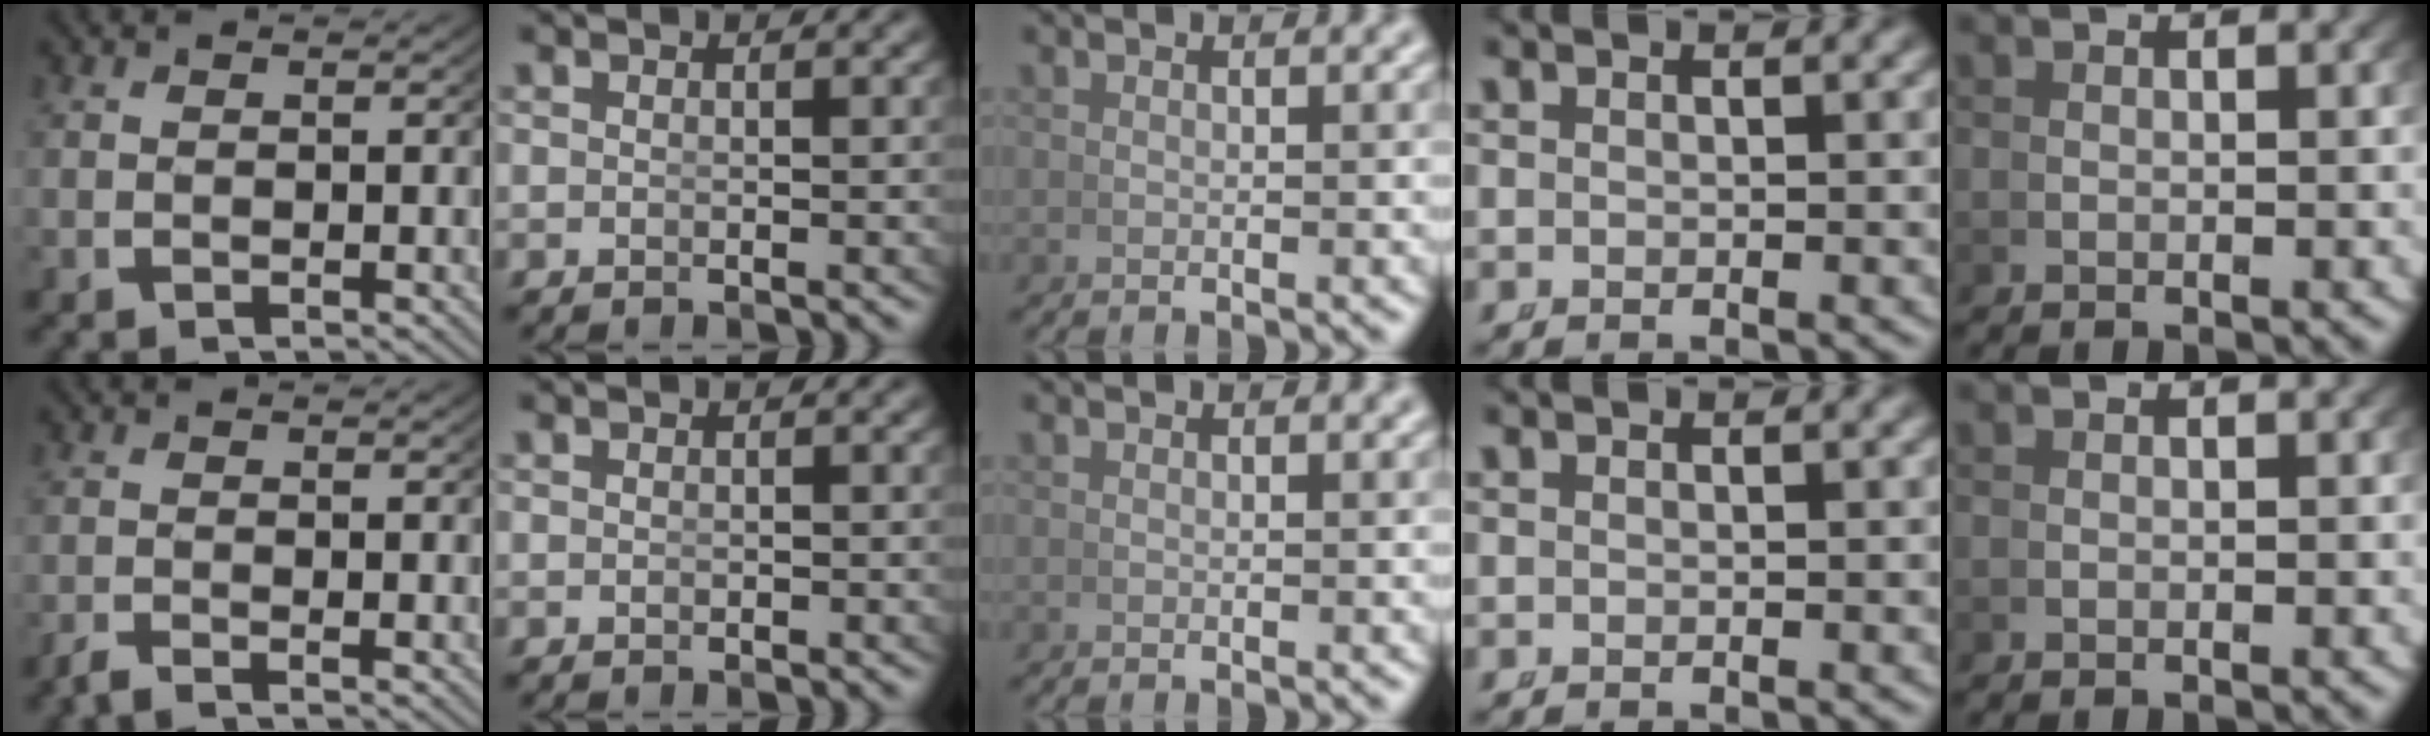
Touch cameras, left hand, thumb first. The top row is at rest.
{"thumb": {"total": 1.6, "force": [-1.4, 0.4, 0.6], "torque": [-0.006, -0.004, -0.028]}}